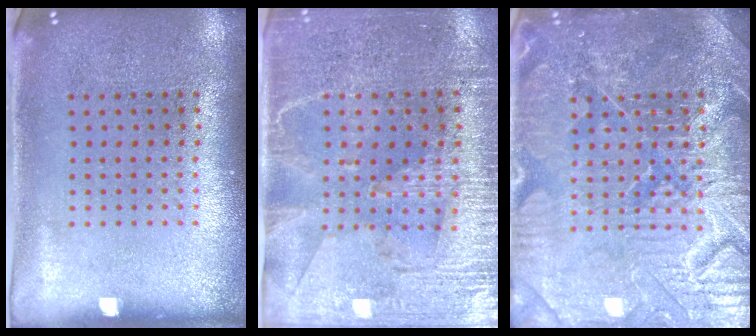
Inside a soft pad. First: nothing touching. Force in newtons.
{"total": 3.2, "press": 3.0, "slide": 1.3}
{"total": 4.8, "press": 4.8, "slide": 0.6}